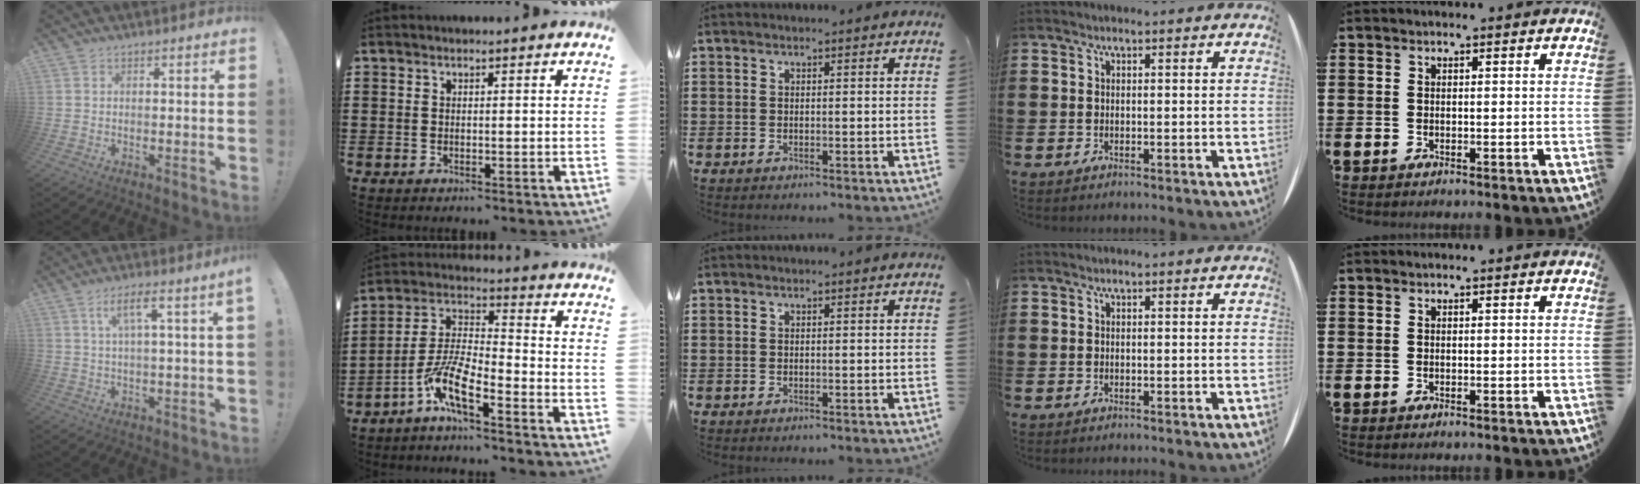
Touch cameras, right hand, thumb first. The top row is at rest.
{"thumb": {"total": 6.2, "force": [1.7, -0.1, 5.9], "torque": [-0.106, 0.002, 0.023]}, "index": {"total": 8.5, "force": [-5.9, 1.8, 5.9], "torque": [-0.147, -0.010, -0.118]}}